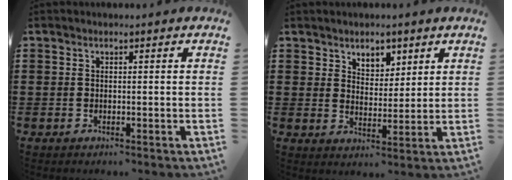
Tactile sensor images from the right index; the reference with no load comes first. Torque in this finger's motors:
{"motor_torque": [0.02, -0.01, 0.11, 0.01]}